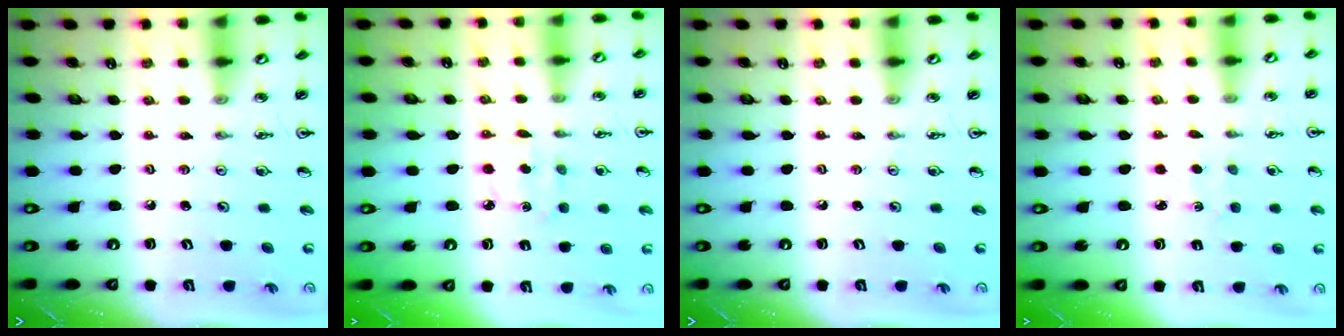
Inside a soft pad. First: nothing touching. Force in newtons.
{"total": 5.5, "press": 5.5, "slide": 0.5}
{"total": 0.0}
{"total": 1.6, "press": 1.6, "slide": 0.3}